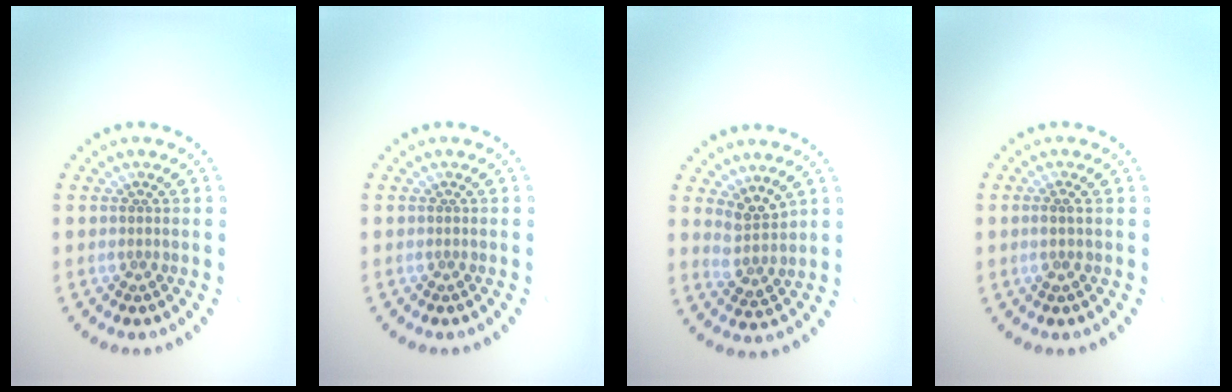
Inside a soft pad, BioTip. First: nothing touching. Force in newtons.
{"total": 0.0}
{"total": 2.7, "press": 1.9, "slide": 1.8}
{"total": 0.7, "press": 0.5, "slide": 0.5}